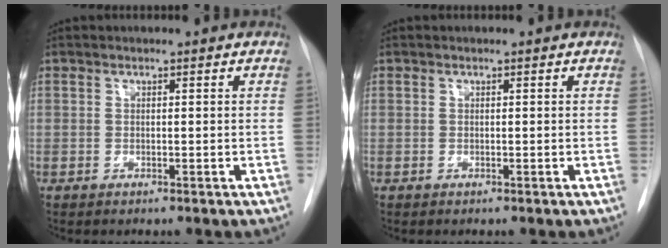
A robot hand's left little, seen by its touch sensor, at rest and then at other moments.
{"total": 0.0}